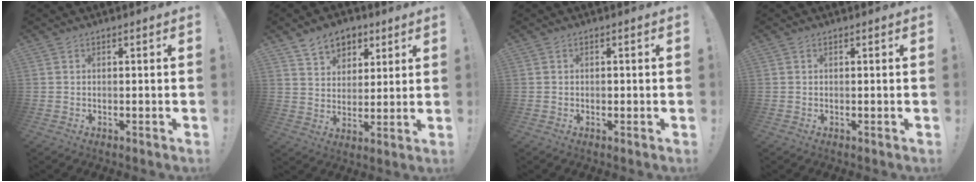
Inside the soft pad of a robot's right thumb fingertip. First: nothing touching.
{"total": 9.3, "force": [5.8, 6.7, 2.8], "torque": [-0.041, -0.033, 0.112]}
{"total": 0.7, "force": [-0.4, 0.5, 0.1], "torque": [-0.003, 0.002, -0.007]}
{"total": 0.0}